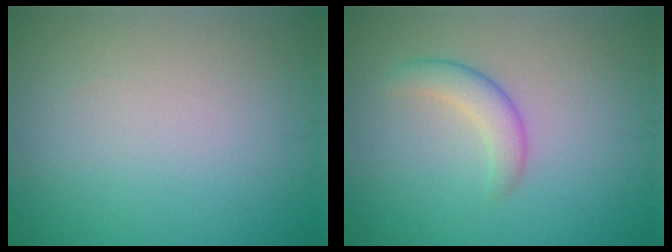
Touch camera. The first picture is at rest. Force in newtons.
{"total": 2.4, "press": 2.4, "slide": 0.1}